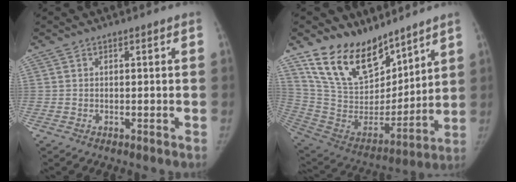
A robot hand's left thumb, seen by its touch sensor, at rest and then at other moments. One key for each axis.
{"total": 19.7, "fx": 15.0, "fy": 9.5, "fz": 8.6, "tx": -0.109, "ty": -0.085, "tz": 0.286}